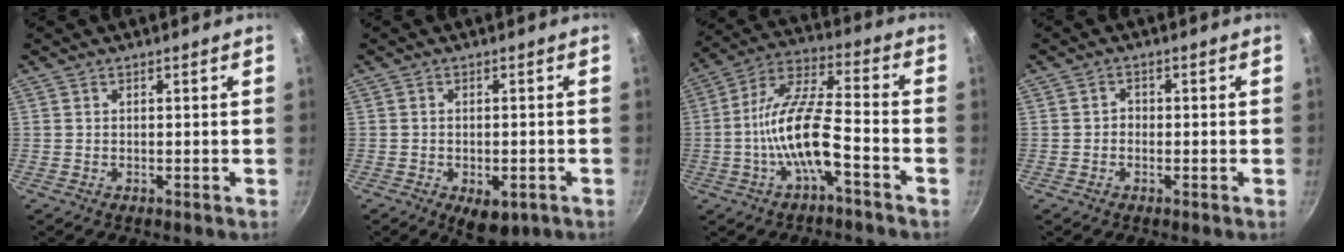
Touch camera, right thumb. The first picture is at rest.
{"total": 6.4, "force": [-2.6, 3.5, 4.7], "torque": [-0.045, 0.009, -0.026]}
{"total": 13.5, "force": [-4.8, 4.1, 11.9], "torque": [-0.229, 0.044, -0.100]}
{"total": 1.3, "force": [-0.6, 1.1, 0.5], "torque": [-0.001, 0.007, -0.012]}